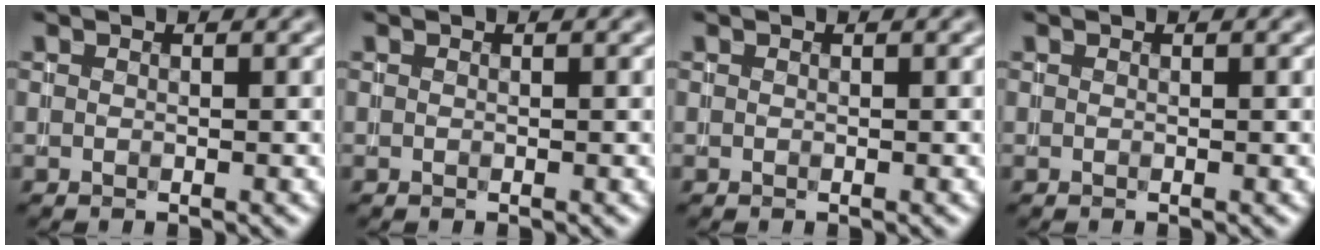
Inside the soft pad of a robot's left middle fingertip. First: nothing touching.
{"total": 0.0}
{"total": 0.0}
{"total": 0.0}